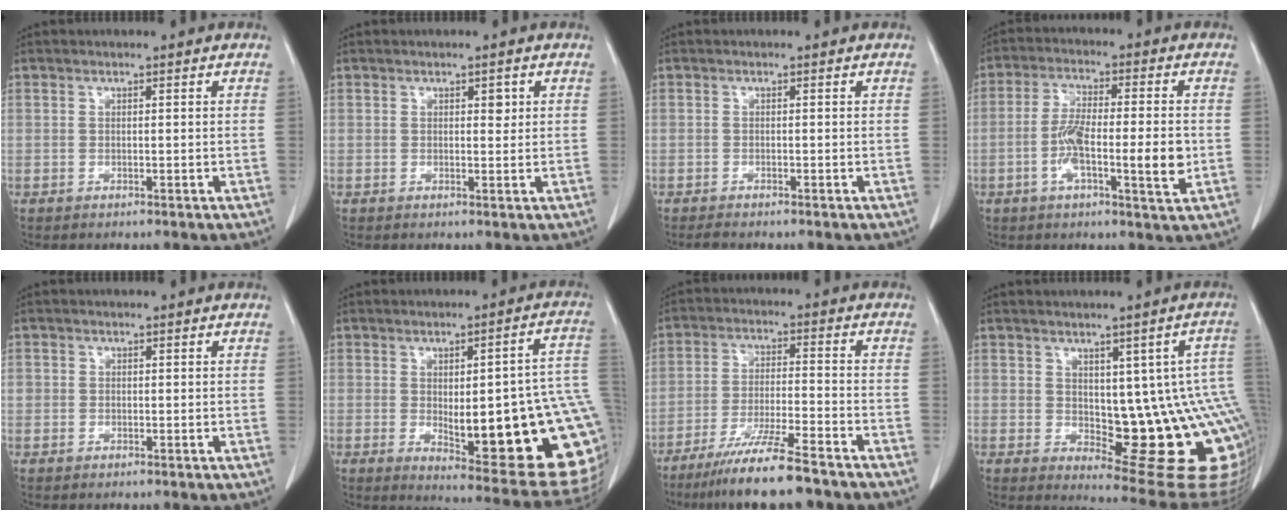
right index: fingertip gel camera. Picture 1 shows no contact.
{"total": 1.4, "force": [0.6, 0.7, 1.1], "torque": [-0.013, -0.002, 0.007]}
{"total": 0.8, "force": [-0.7, 0.0, 0.4], "torque": [-0.016, -0.004, -0.014]}
{"total": 10.3, "force": [-2.0, 1.9, 9.9], "torque": [-0.175, 0.002, -0.036]}
{"total": 1.0, "force": [0.1, 1.0, 0.2], "torque": [0.005, 0.005, -0.001]}
{"total": 24.6, "force": [-2.8, 5.0, 23.9], "torque": [-0.221, 0.001, -0.020]}
{"total": 11.2, "force": [-8.8, 0.3, 7.0], "torque": [-0.120, -0.030, -0.150]}
{"total": 16.8, "force": [-1.2, 6.3, 15.6], "torque": [-0.127, 0.010, 0.005]}